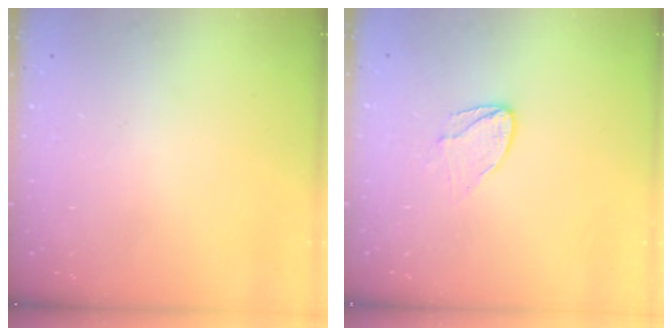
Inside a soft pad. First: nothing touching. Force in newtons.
{"total": 6.8, "press": 6.8, "slide": 0.6}